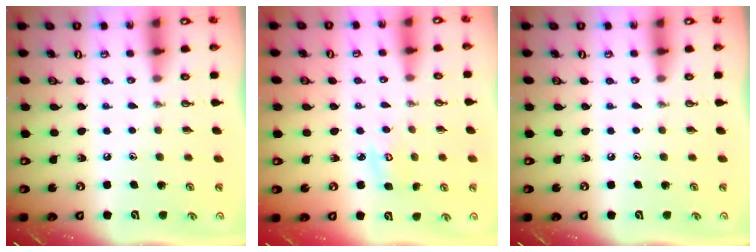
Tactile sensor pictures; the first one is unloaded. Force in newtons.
{"total": 3.5, "press": 3.5, "slide": 0.3}
{"total": 0.0}